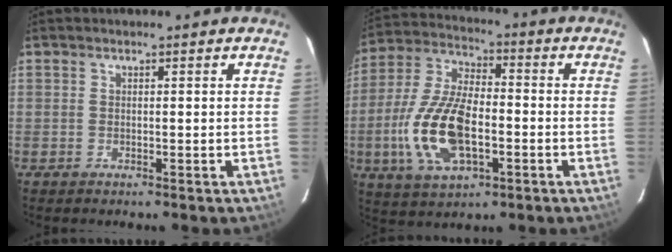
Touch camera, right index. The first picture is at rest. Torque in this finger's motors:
{"motor_torque": [1.72, -0.42, 0.56, 0.21]}